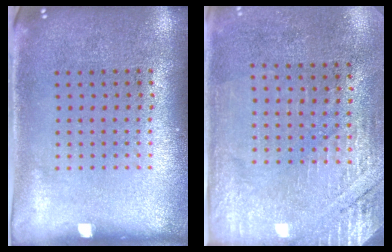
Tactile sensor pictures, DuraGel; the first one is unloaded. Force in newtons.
{"total": 2.7, "press": 2.4, "slide": 1.2}